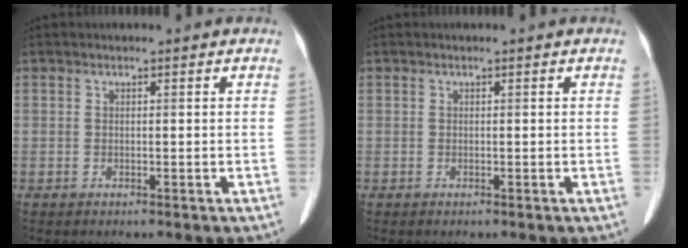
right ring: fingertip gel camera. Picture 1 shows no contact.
{"total": 0.0}